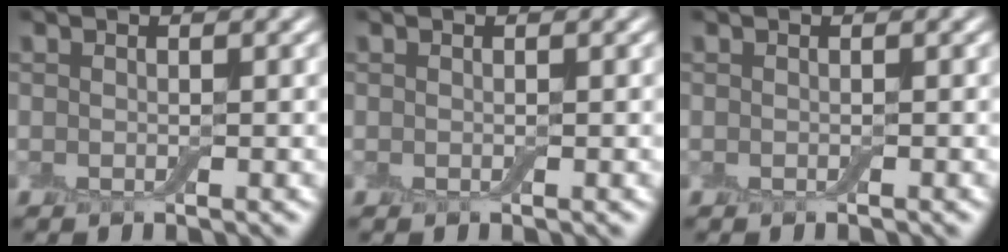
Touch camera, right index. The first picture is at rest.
{"total": 0.0}
{"total": 0.0}